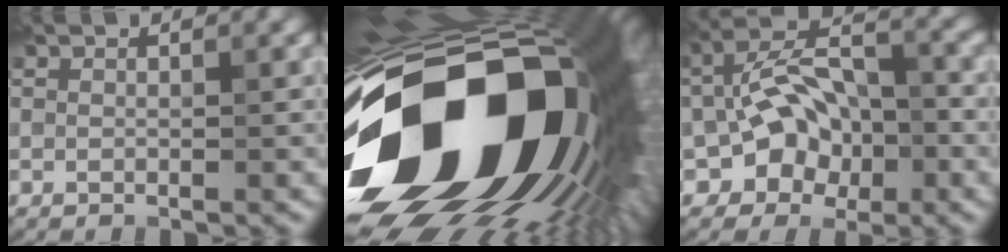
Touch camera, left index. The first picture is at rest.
{"total": 22.4, "force": [-3.5, 13.6, 17.5], "torque": [-0.329, -0.079, -0.045]}
{"total": 7.1, "force": [-2.2, 4.7, 4.8], "torque": [-0.077, 0.016, -0.045]}